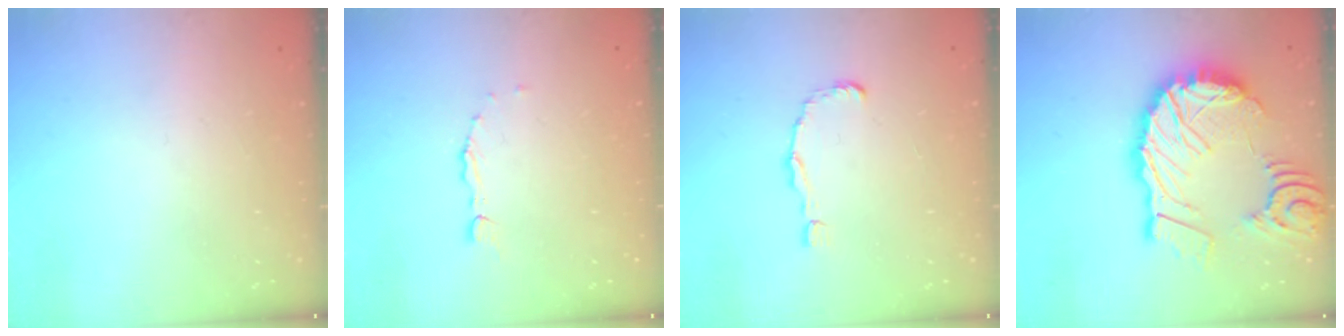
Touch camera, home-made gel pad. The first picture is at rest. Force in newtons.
{"total": 1.0, "press": 1.0, "slide": 0.2}
{"total": 1.6, "press": 1.5, "slide": 0.1}
{"total": 25.3, "press": 25.1, "slide": 3.2}